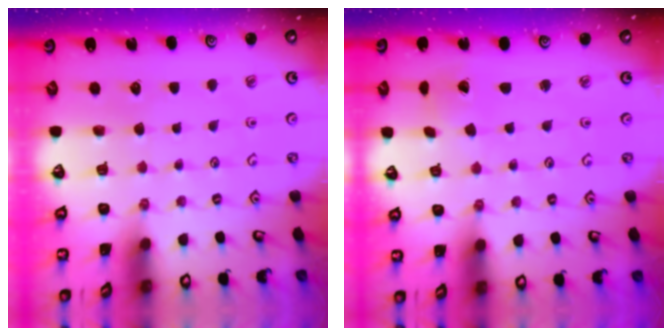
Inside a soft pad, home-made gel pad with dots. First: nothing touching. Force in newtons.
{"total": 1.1, "press": 1.1, "slide": 0.1}